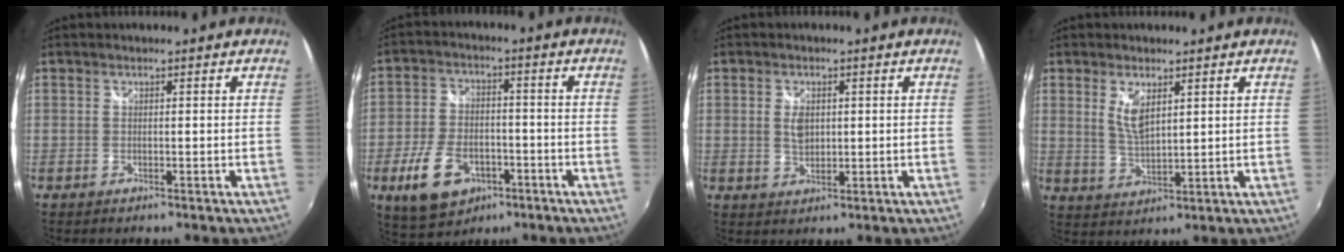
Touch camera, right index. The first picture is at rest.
{"total": 12.1, "force": [-5.5, 7.3, 7.8], "torque": [-0.177, -0.008, -0.087]}
{"total": 3.6, "force": [0.5, 2.4, 2.7], "torque": [-0.044, 0.000, 0.010]}
{"total": 5.2, "force": [2.2, 2.1, 4.2], "torque": [-0.076, -0.006, 0.046]}